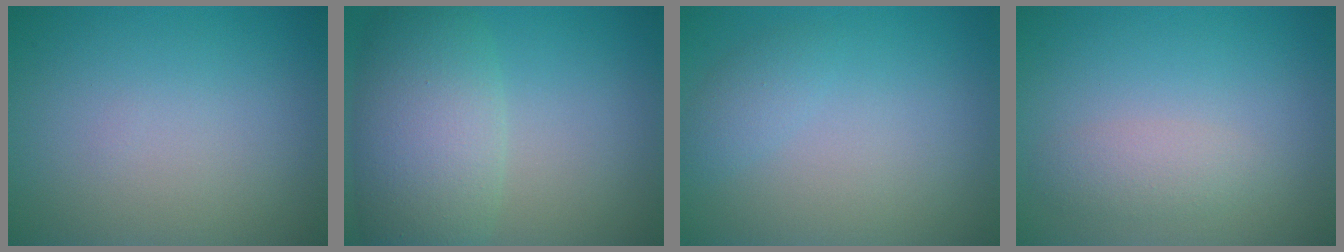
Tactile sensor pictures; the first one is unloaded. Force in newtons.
{"total": 7.2, "press": 7.2, "slide": 0.4}
{"total": 1.3, "press": 1.3, "slide": 0.1}
{"total": 1.8, "press": 1.8, "slide": 0.0}